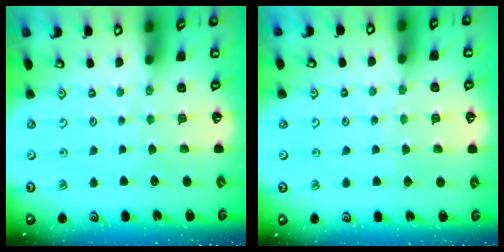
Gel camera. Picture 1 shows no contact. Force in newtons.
{"total": 2.6, "press": 2.6, "slide": 0.3}